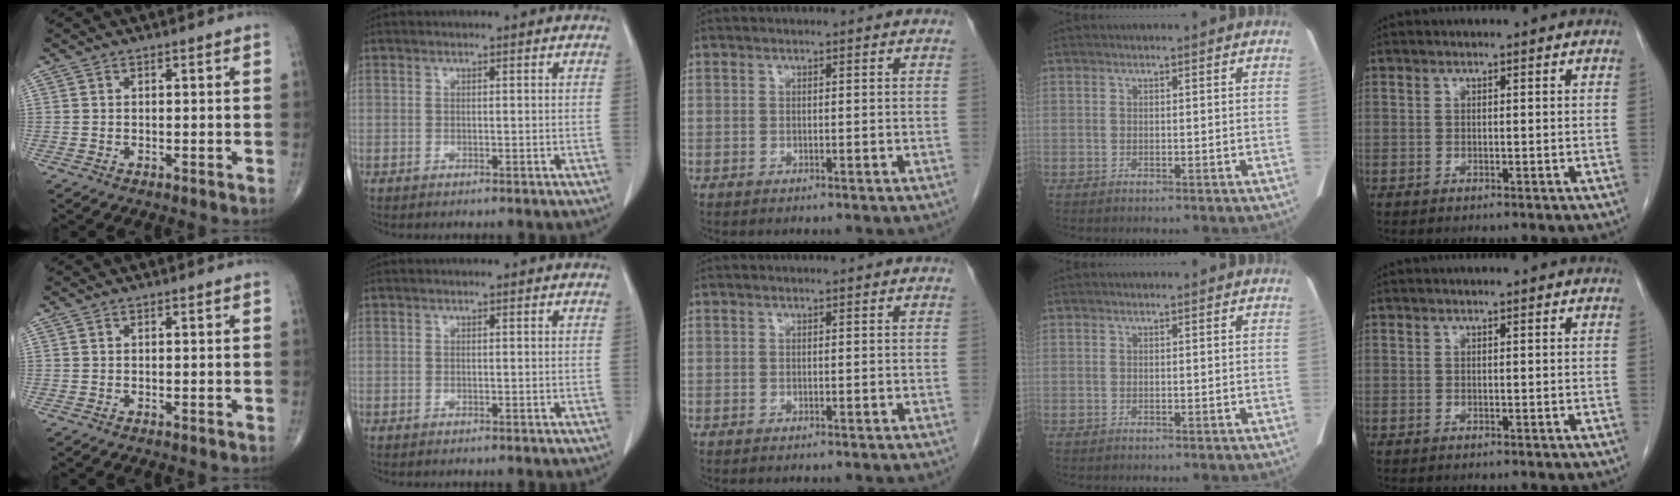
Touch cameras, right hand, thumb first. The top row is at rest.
{}